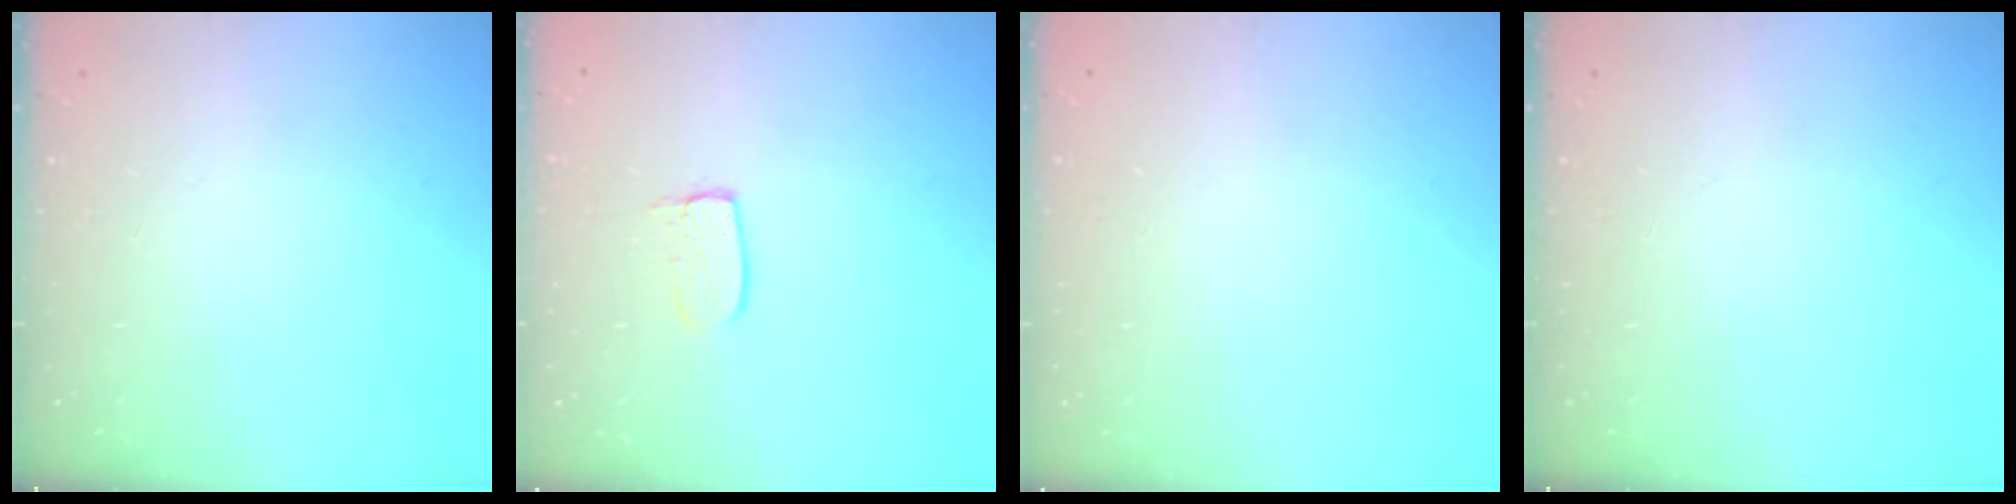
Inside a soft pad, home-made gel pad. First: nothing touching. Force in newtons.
{"total": 5.6, "press": 5.6, "slide": 0.4}
{"total": 0.0}
{"total": 0.0}